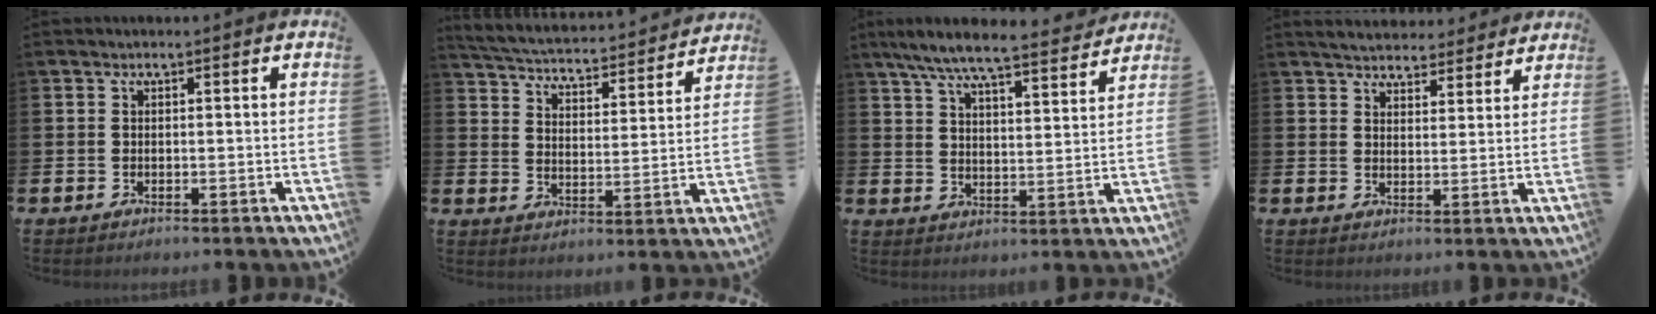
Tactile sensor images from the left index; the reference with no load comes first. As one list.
[{"total": 4.3, "force": [4.2, 0.5, 0.6], "torque": [-0.036, -0.042, 0.066]}, {"total": 8.0, "force": [7.3, 0.7, 3.0], "torque": [-0.081, -0.043, 0.127]}, {"total": 4.4, "force": [4.3, 0.9, 0.0], "torque": [-0.012, -0.026, 0.075]}]